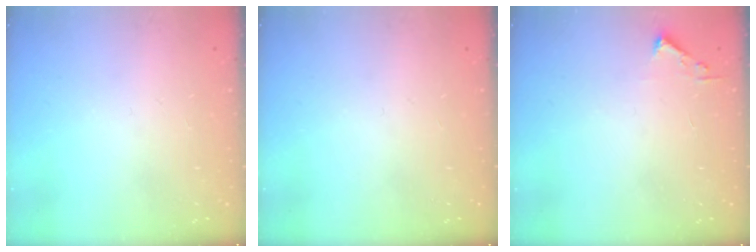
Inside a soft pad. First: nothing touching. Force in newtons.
{"total": 0.0}
{"total": 2.4, "press": 2.4, "slide": 0.3}